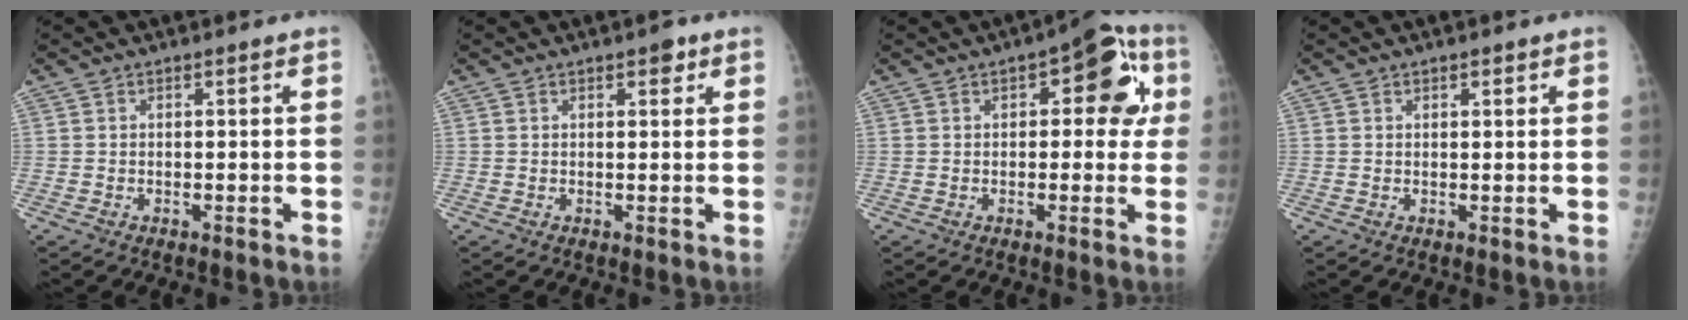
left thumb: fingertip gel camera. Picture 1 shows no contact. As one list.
[{"total": 2.2, "force": [1.2, 1.0, 1.4], "torque": [-0.009, -0.003, 0.014]}, {"total": 11.1, "force": [2.9, 5.7, 9.1], "torque": [-0.059, 0.019, 0.024]}, {"total": 1.1, "force": [0.7, 0.6, 0.6], "torque": [0.000, -0.002, 0.008]}]